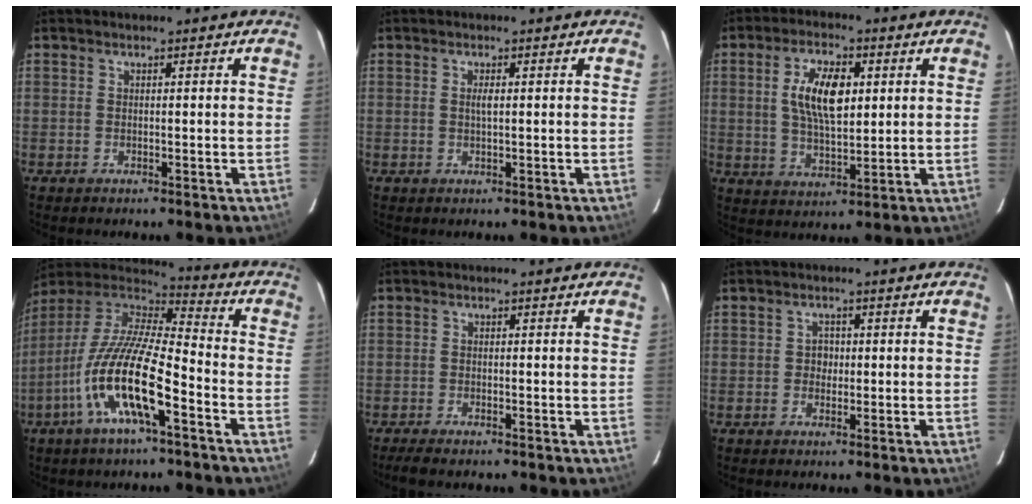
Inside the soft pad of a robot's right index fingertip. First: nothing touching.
{"total": 1.3, "force": [0.2, 0.2, 1.2], "torque": [-0.022, 0.001, 0.003]}
{"total": 10.0, "force": [2.3, 4.5, 8.7], "torque": [-0.163, 0.008, 0.044]}
{"total": 17.7, "force": [-7.4, 4.1, 15.6], "torque": [-0.299, -0.021, -0.150]}
{"total": 3.5, "force": [-2.9, 0.5, 1.9], "torque": [-0.047, -0.013, -0.051]}
{"total": 1.9, "force": [-0.2, 1.8, 0.5], "torque": [-0.004, 0.006, -0.004]}